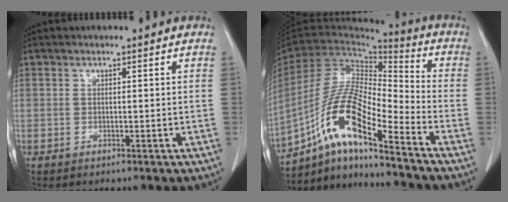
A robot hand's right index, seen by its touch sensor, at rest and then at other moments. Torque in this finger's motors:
{"motor_torque": [-0.06, 0.11, 0.09, -0.01]}